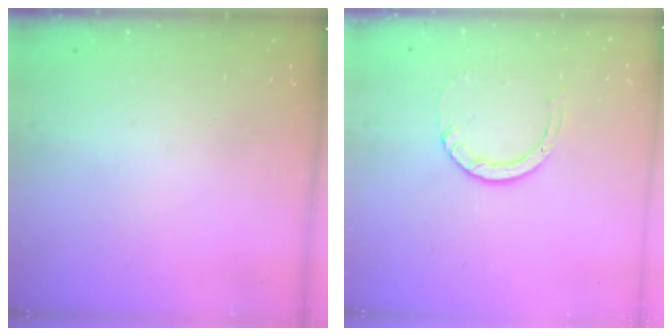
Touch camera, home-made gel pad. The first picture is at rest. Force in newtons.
{"total": 5.1, "press": 5.1, "slide": 0.3}